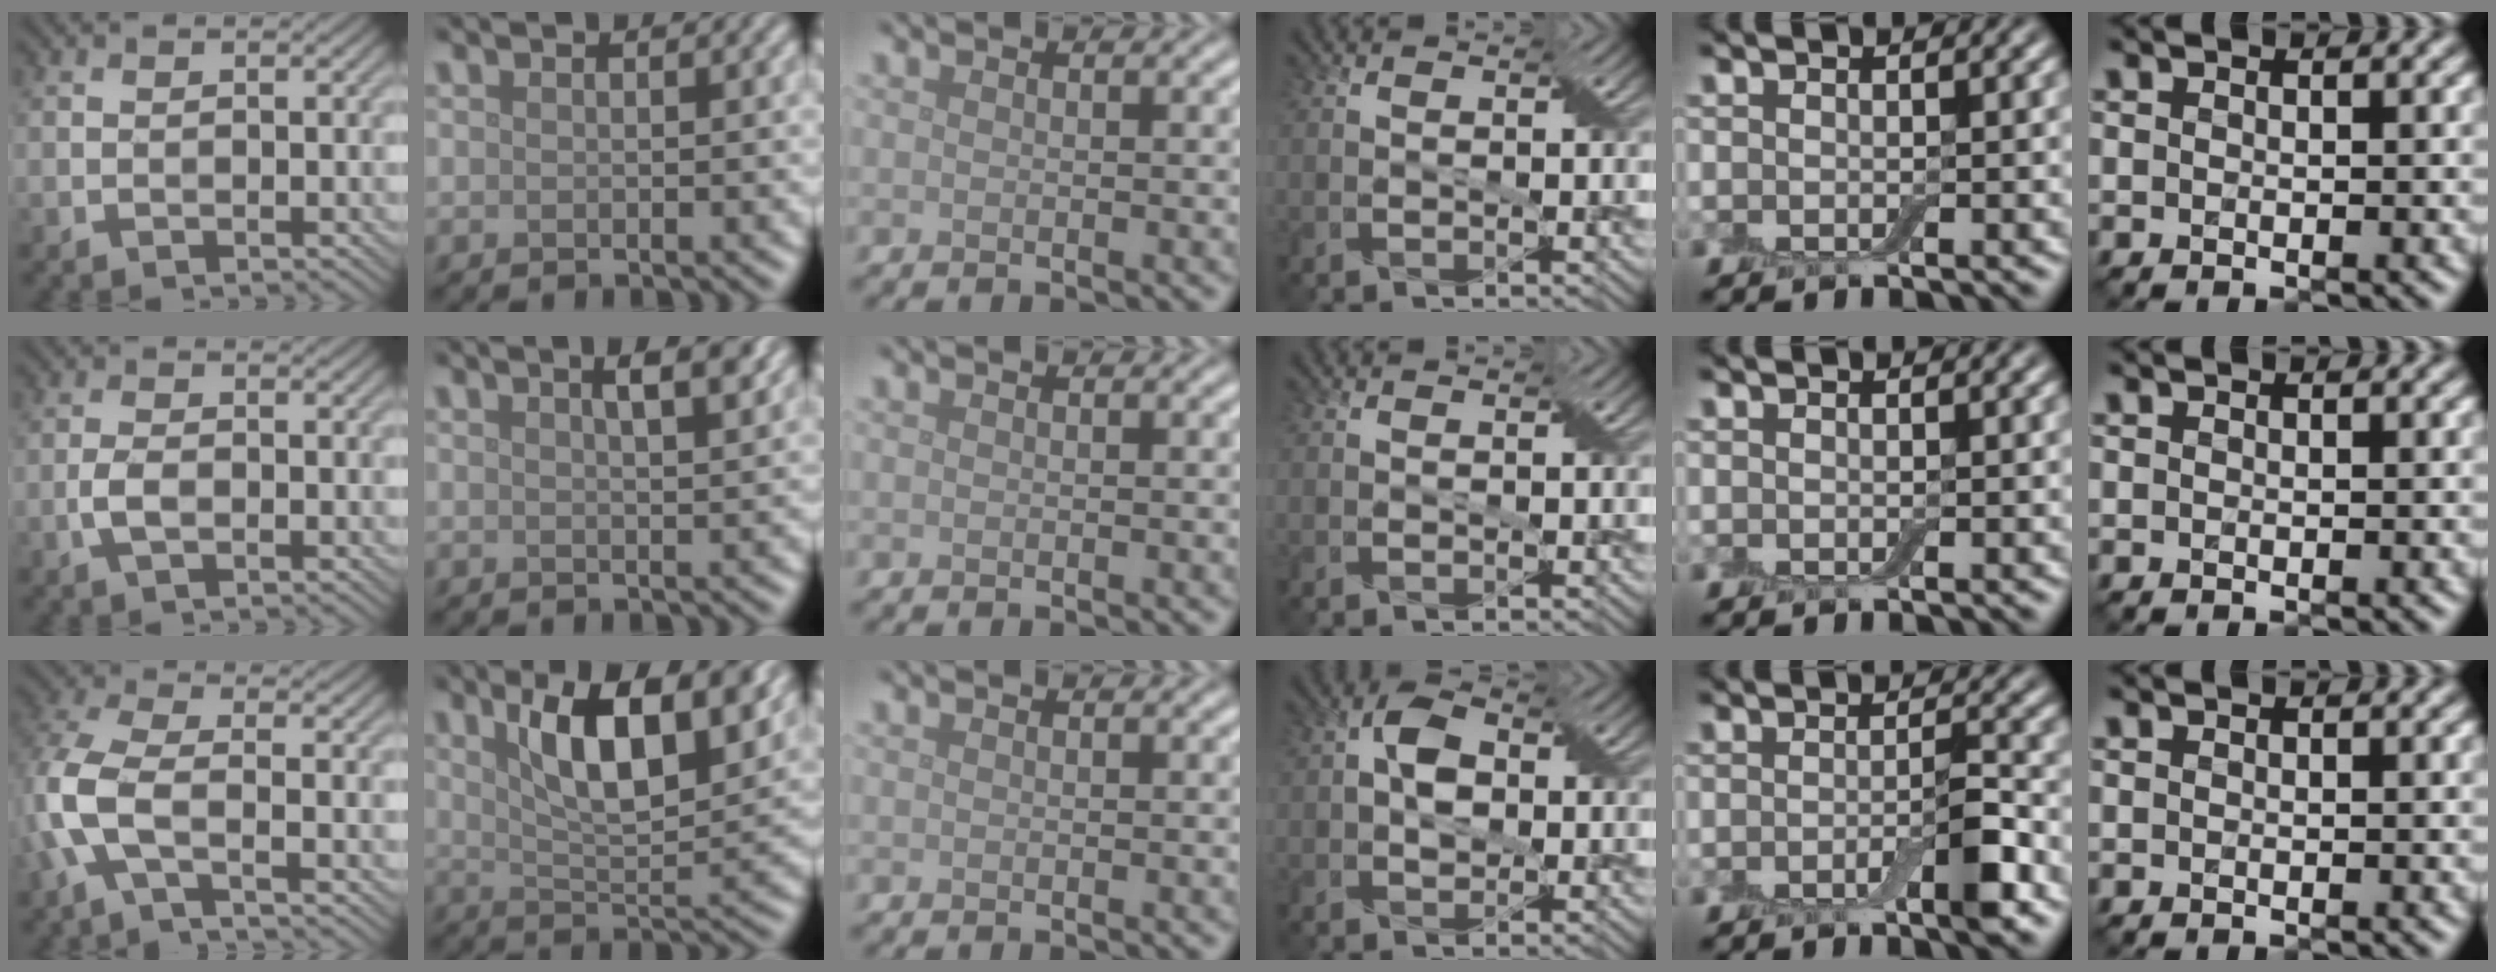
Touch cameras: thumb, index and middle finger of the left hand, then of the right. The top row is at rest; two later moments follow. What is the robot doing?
{"motion": "insert", "object": "box of matches"}